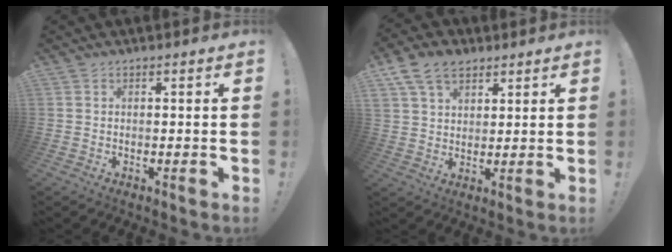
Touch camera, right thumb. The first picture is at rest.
{"total": 10.2, "force": [6.1, 6.8, 4.7], "torque": [-0.089, -0.016, 0.120]}